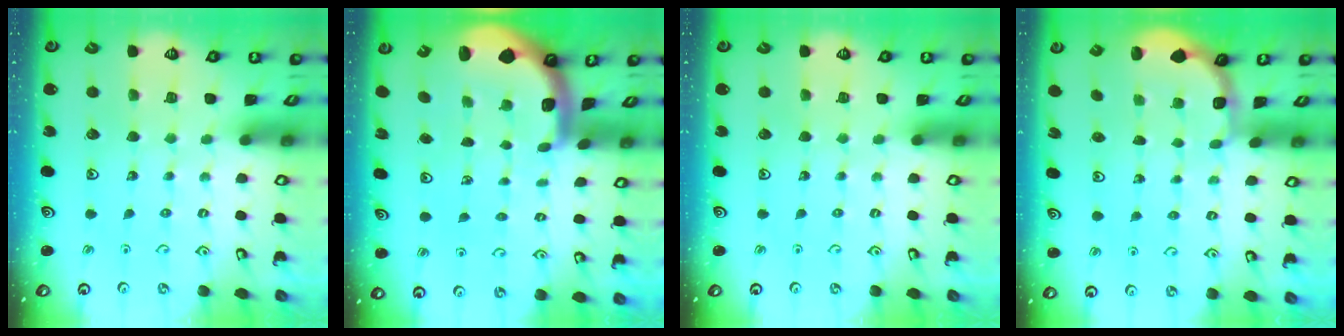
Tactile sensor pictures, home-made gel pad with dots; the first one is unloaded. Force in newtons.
{"total": 2.6, "press": 2.6, "slide": 0.6}
{"total": 0.0}
{"total": 1.8, "press": 1.7, "slide": 0.7}